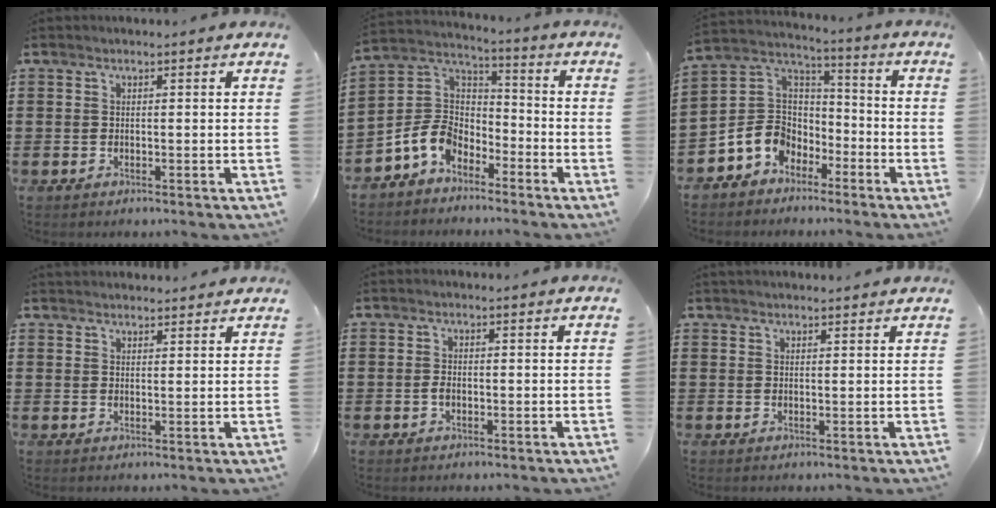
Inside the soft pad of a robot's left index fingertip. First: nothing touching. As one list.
[{"total": 8.1, "force": [-5.0, 5.3, 3.5], "torque": [-0.106, 0.012, -0.104]}, {"total": 7.4, "force": [-3.9, 6.1, 1.7], "torque": [-0.077, 0.005, -0.083]}, {"total": 2.1, "force": [2.1, 0.2, -0.1], "torque": [-0.003, -0.001, 0.041]}, {"total": 1.3, "force": [-0.2, 0.6, 1.1], "torque": [-0.030, -0.002, -0.006]}, {"total": 1.5, "force": [1.4, 0.1, 0.3], "torque": [-0.007, 0.001, 0.028]}]